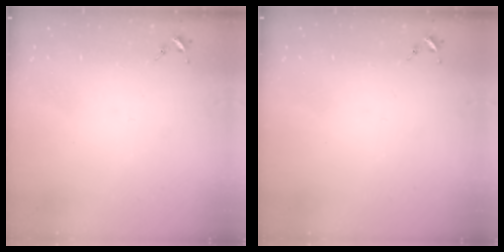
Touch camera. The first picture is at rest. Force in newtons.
{"total": 0.0}